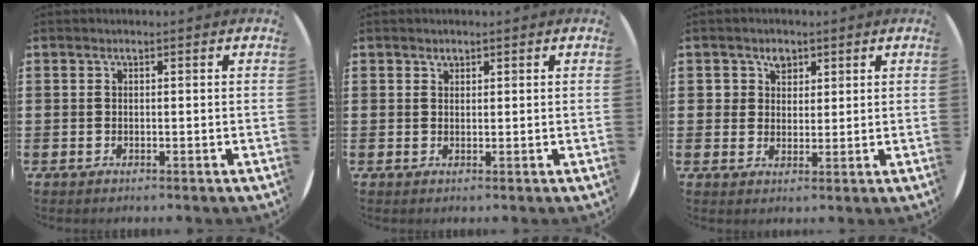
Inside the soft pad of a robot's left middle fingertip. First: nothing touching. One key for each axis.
{"total": 0.8, "fx": 0.7, "fy": 0.4, "fz": -0.1, "tx": 0.009, "ty": 0.000, "tz": 0.012}
{"total": 2.9, "fx": 1.7, "fy": 2.2, "fz": 0.5, "tx": 0.000, "ty": 0.003, "tz": 0.028}